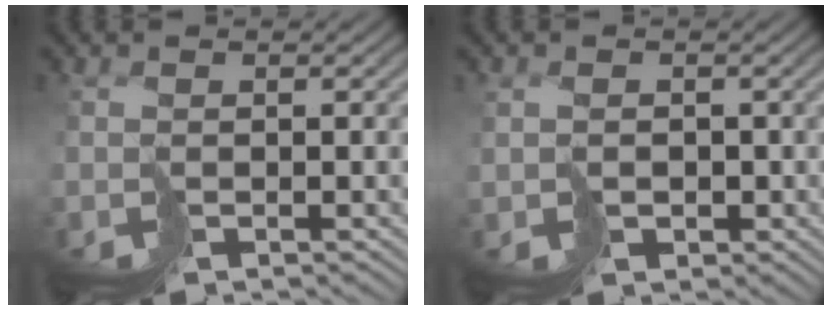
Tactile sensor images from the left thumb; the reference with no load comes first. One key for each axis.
{"total": 2.8, "fx": -0.3, "fy": 2.7, "fz": 0.7, "tx": -0.018, "ty": -0.006, "tz": -0.005}